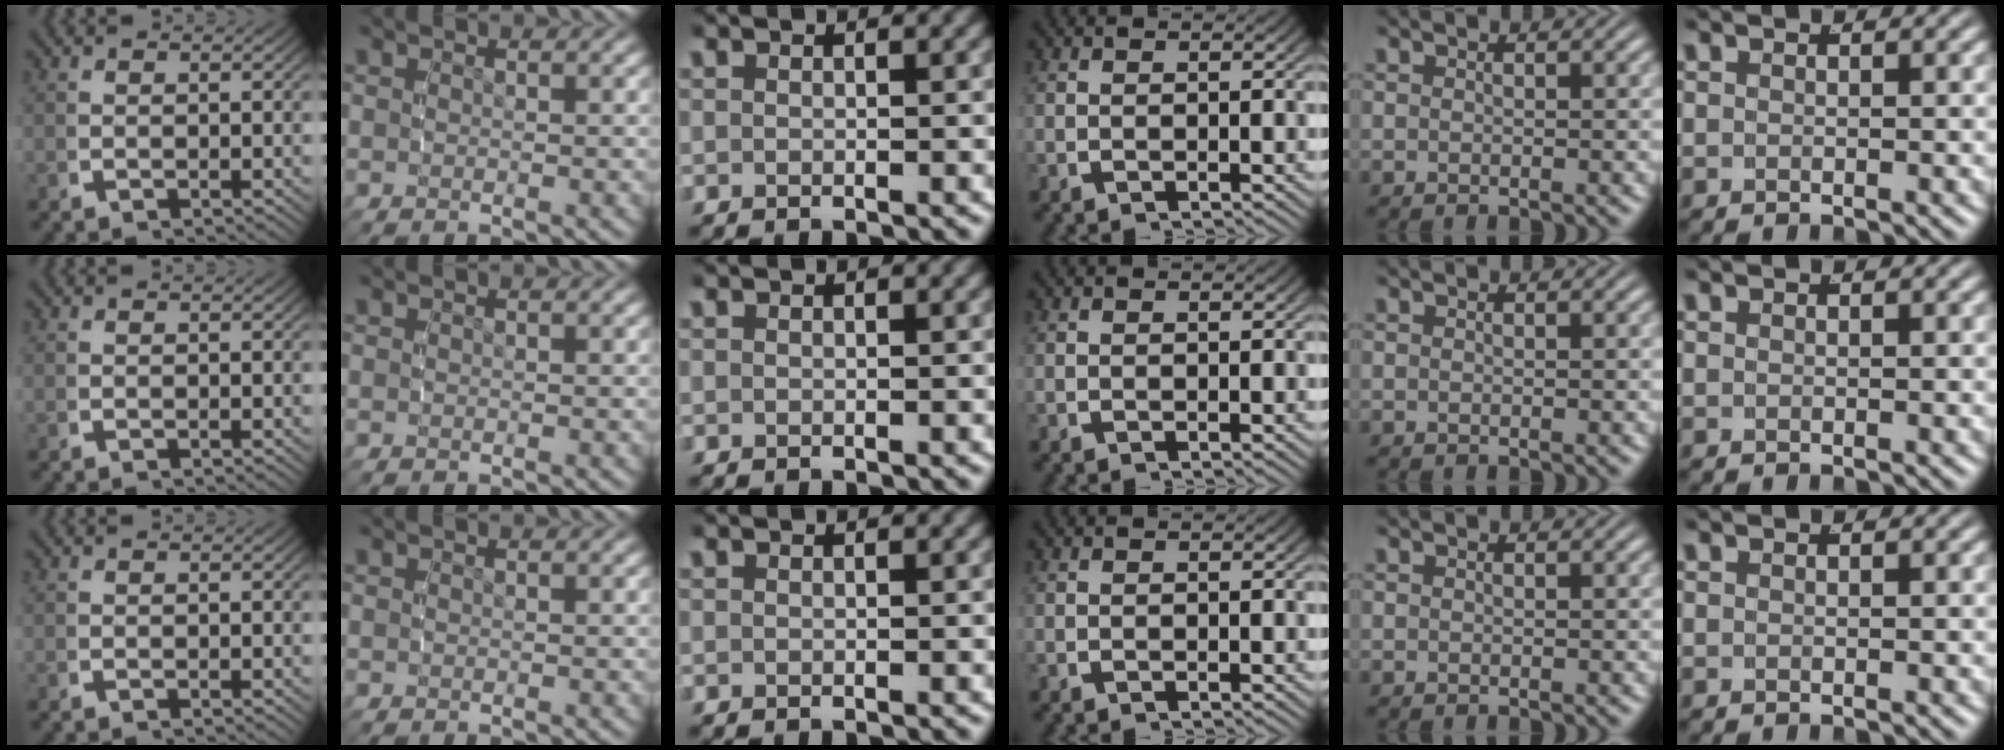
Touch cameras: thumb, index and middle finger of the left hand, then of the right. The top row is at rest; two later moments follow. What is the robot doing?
{"motion": "reach", "object": "glasses case"}